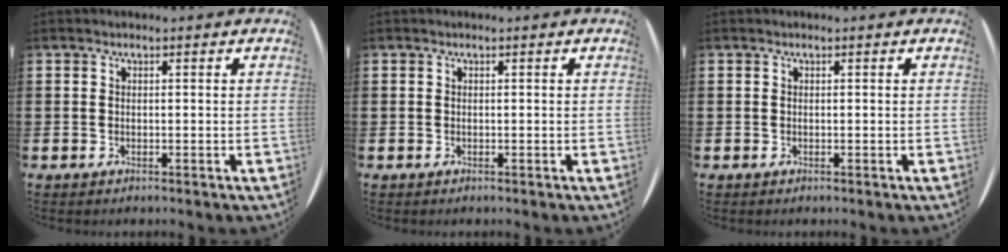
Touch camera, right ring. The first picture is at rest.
{"total": 0.0}
{"total": 0.0}